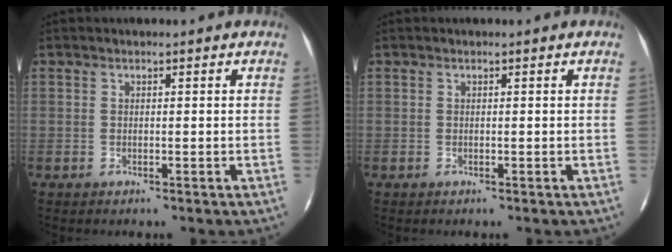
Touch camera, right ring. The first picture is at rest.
{"total": 0.0}